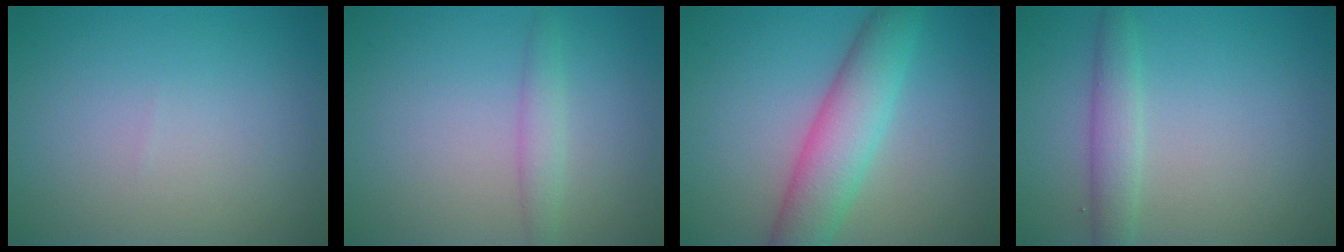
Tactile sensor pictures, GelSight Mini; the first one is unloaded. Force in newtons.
{"total": 1.7, "press": 1.6, "slide": 0.2}
{"total": 5.9, "press": 5.8, "slide": 0.3}
{"total": 2.4, "press": 2.4, "slide": 0.1}